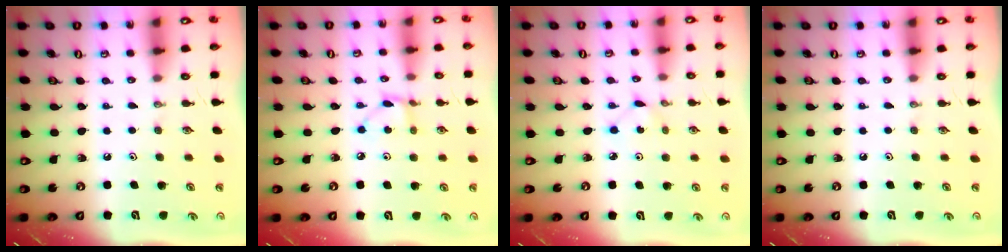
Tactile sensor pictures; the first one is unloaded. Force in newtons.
{"total": 2.9, "press": 2.9, "slide": 0.2}
{"total": 1.9, "press": 1.9, "slide": 0.2}
{"total": 0.0}